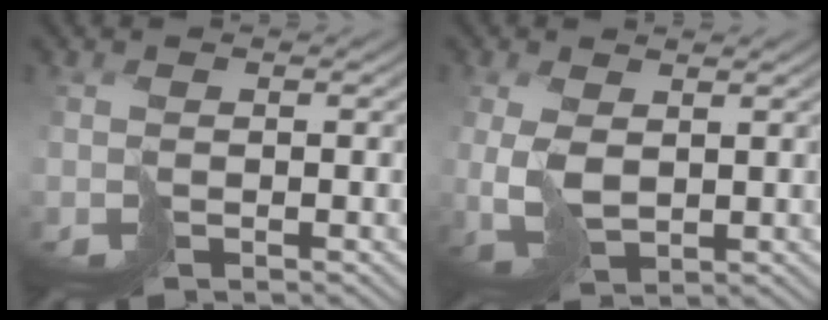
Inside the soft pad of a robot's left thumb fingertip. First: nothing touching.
{"total": 3.6, "force": [0.7, 2.3, 2.6], "torque": [-0.080, -0.006, 0.023]}